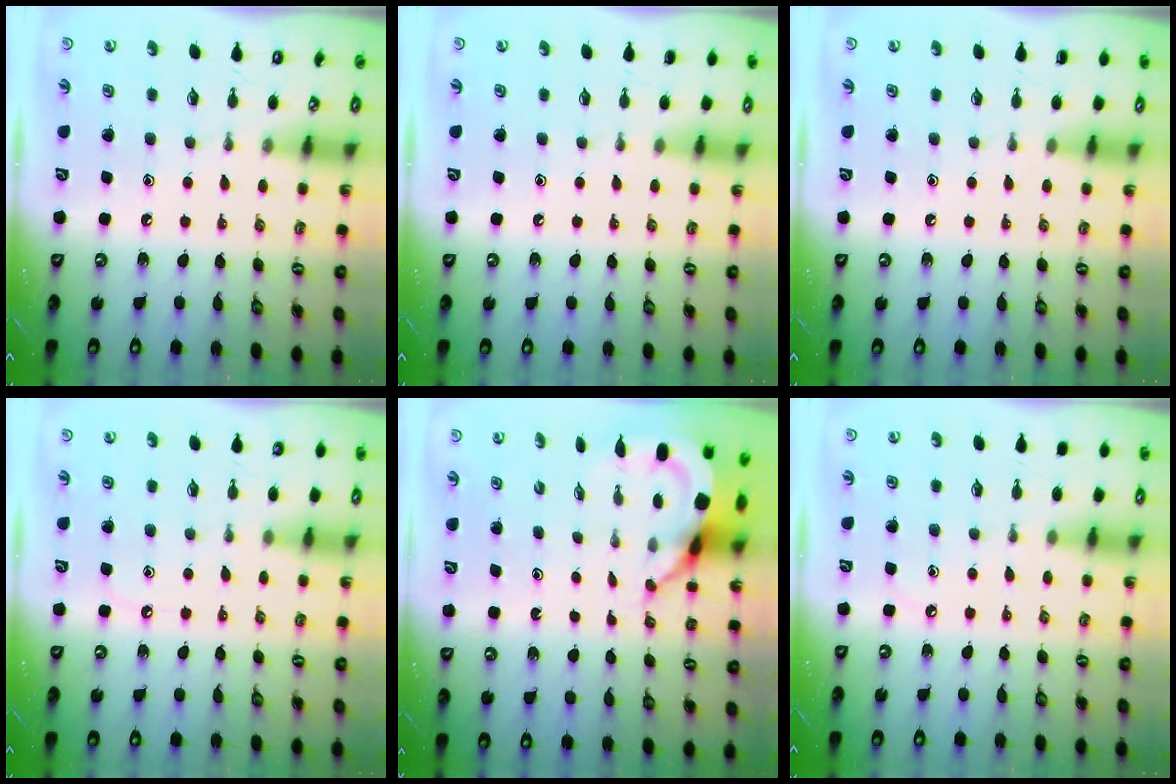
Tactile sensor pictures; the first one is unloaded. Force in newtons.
{"total": 0.0}
{"total": 0.0}
{"total": 4.9, "press": 4.9, "slide": 0.7}
{"total": 4.6, "press": 4.6, "slide": 0.5}
{"total": 2.2, "press": 2.2, "slide": 0.3}